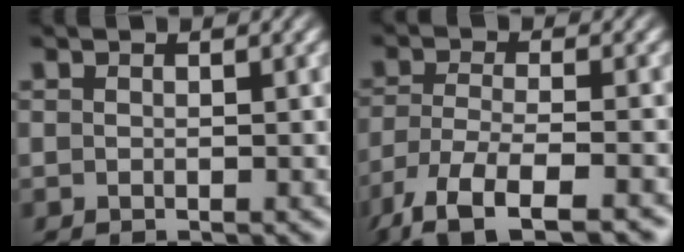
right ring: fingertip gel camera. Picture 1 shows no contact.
{"total": 9.5, "force": [-6.3, 4.6, 5.5], "torque": [-0.118, -0.061, -0.071]}